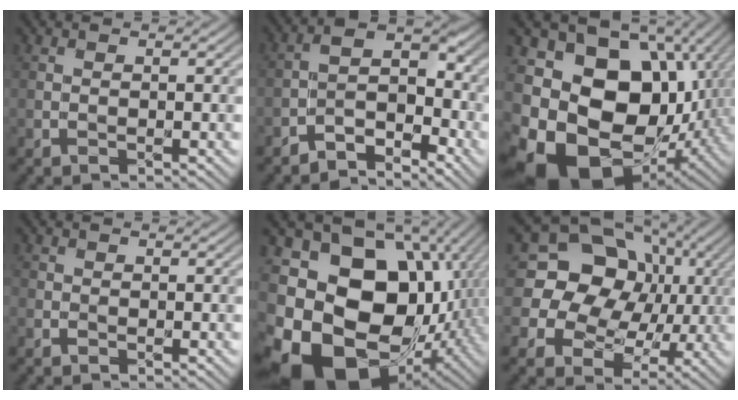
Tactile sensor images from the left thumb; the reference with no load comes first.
{"total": 5.5, "force": [-4.5, 2.9, 1.3], "torque": [0.003, 0.005, -0.090]}
{"total": 17.6, "force": [-2.9, 13.8, 10.4], "torque": [-0.202, -0.031, -0.038]}
{"total": 0.6, "force": [-0.2, 0.5, -0.1], "torque": [0.005, -0.004, -0.005]}
{"total": 19.3, "force": [-4.1, 15.4, 10.9], "torque": [-0.230, -0.032, -0.057]}
{"total": 17.6, "force": [5.1, 15.3, 7.2], "torque": [-0.195, 0.042, 0.087]}